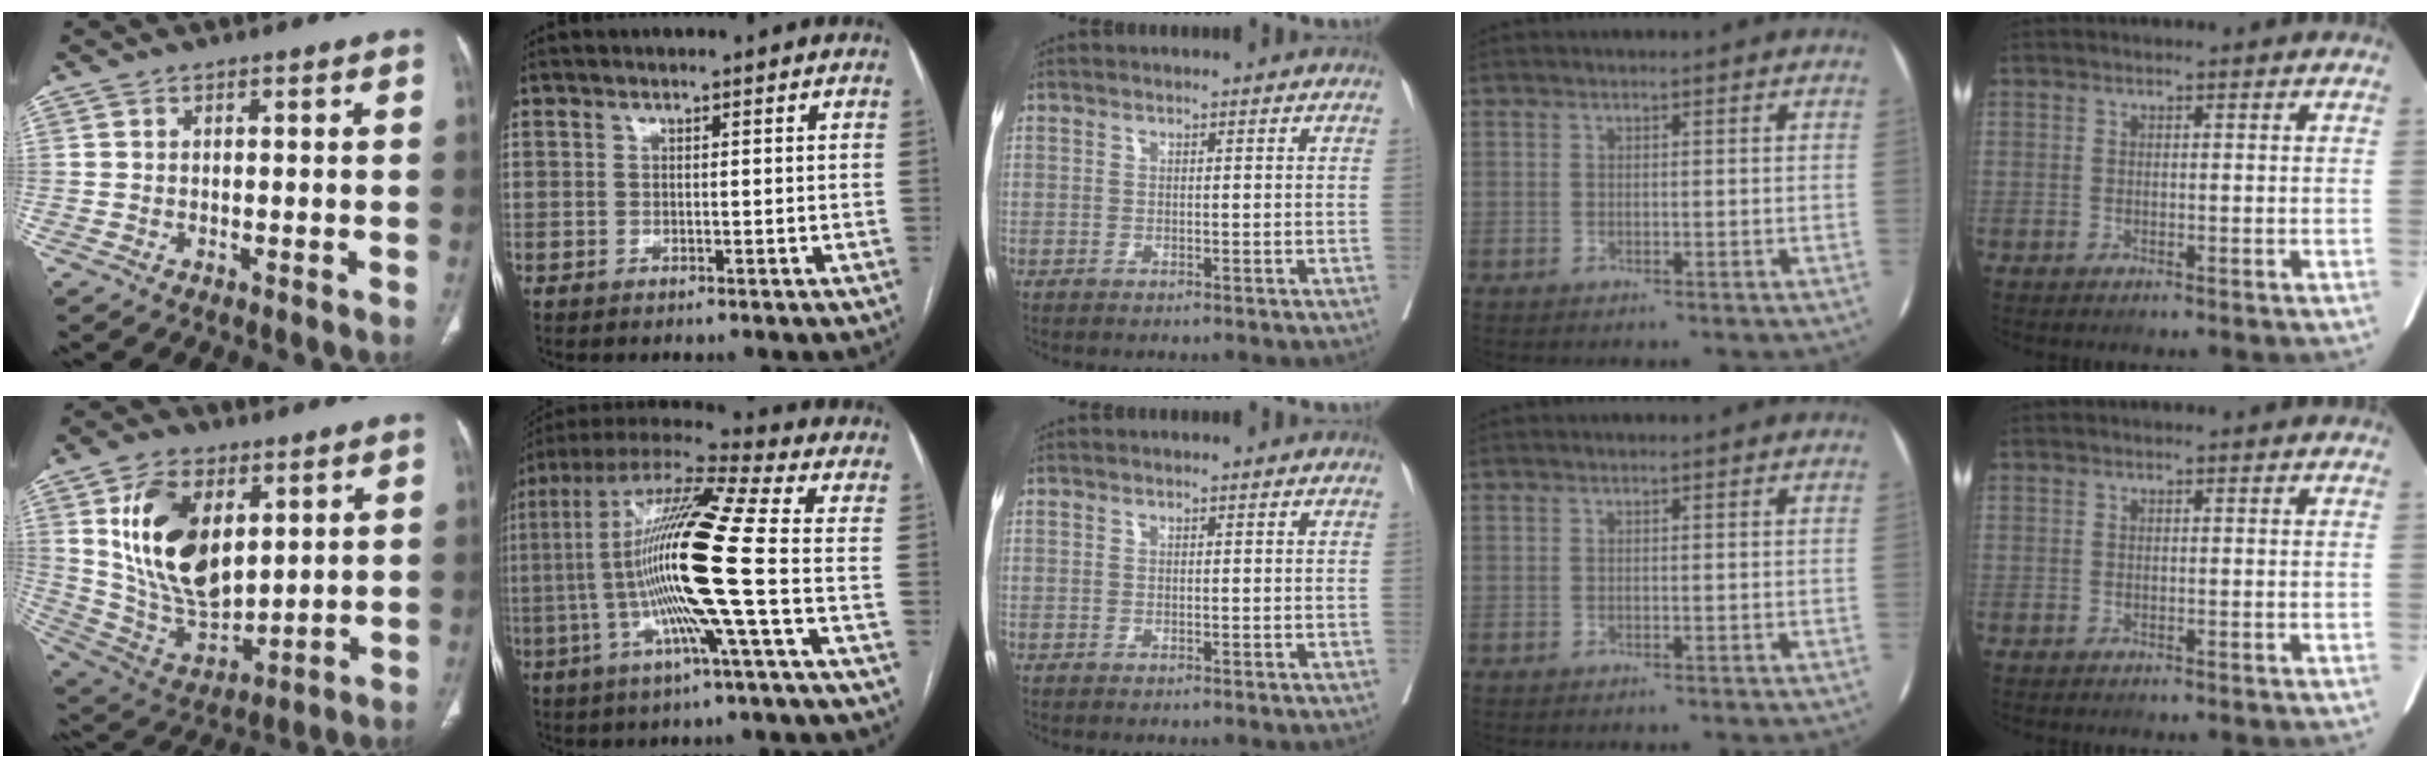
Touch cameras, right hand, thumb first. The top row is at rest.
{"thumb": {"total": 19.3, "force": [6.0, 11.4, 14.3], "torque": [-0.232, -0.030, 0.128]}, "index": {"total": 18.3, "force": [-2.6, -0.9, 18.1], "torque": [-0.349, 0.000, -0.067]}}